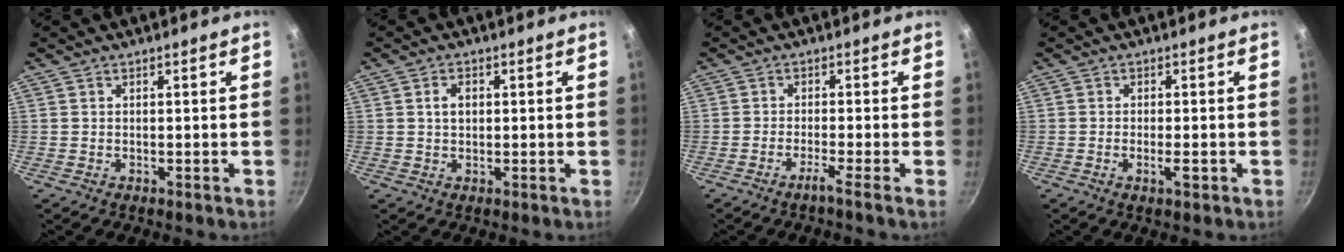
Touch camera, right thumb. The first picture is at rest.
{"total": 2.6, "force": [0.5, 1.8, 1.8], "torque": [-0.023, 0.004, 0.007]}
{"total": 2.6, "force": [-1.6, -0.8, 1.8], "torque": [-0.048, 0.009, -0.034]}
{"total": 2.6, "force": [-0.9, 0.8, 2.3], "torque": [-0.042, 0.004, -0.018]}